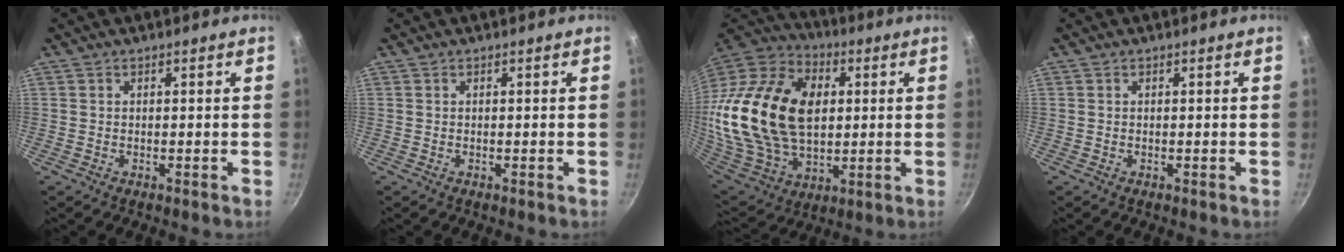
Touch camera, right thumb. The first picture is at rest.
{"total": 0.0}
{"total": 31.9, "force": [4.3, 20.8, 23.8], "torque": [-0.458, -0.001, 0.080]}
{"total": 0.0}